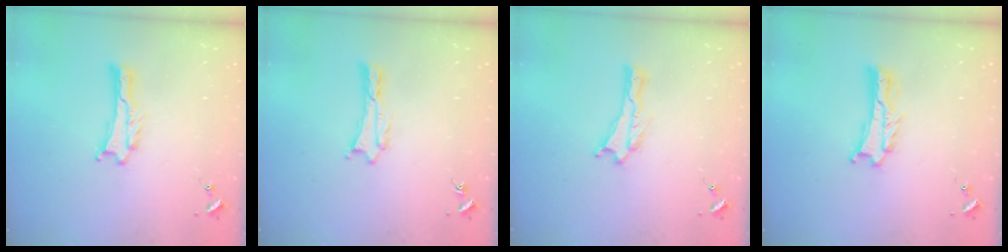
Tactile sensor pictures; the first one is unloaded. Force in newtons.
{"total": 0.7, "press": 0.7, "slide": 0.1}
{"total": 0.0}
{"total": 0.8, "press": 0.8, "slide": 0.2}